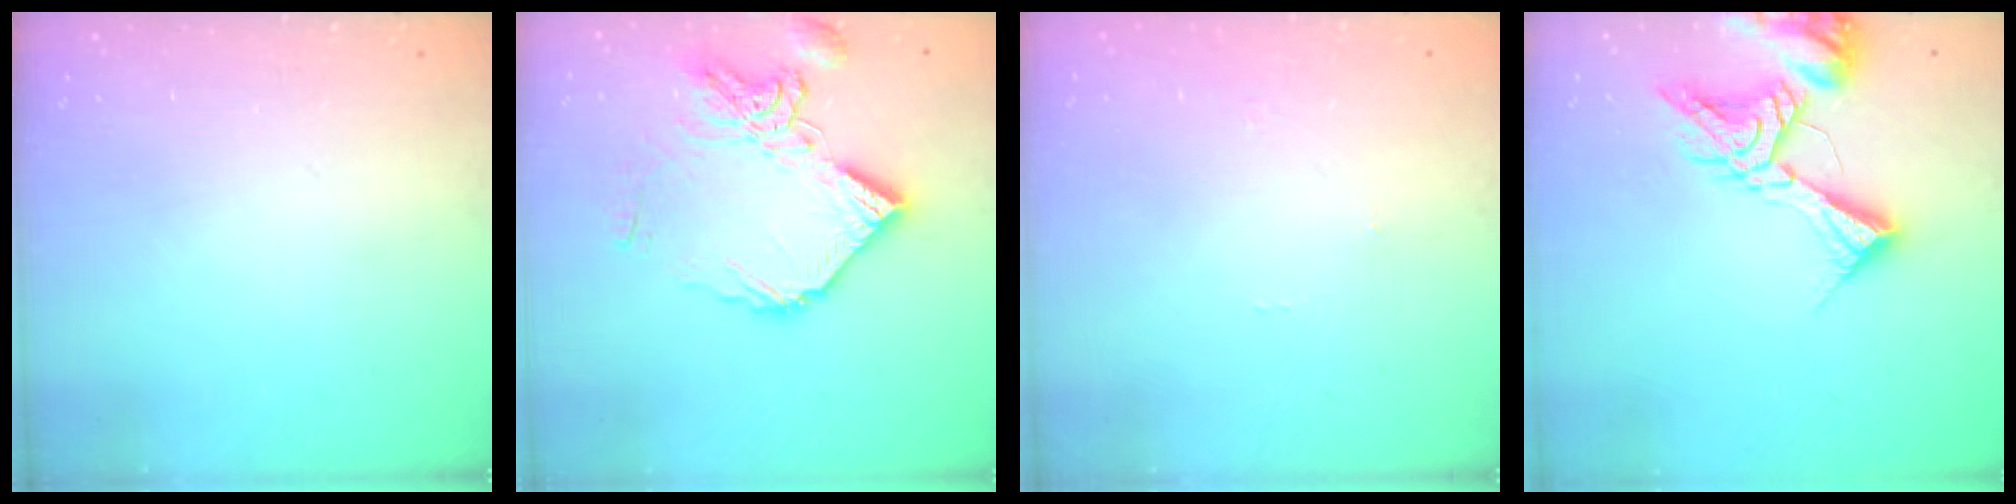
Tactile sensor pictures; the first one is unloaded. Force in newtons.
{"total": 15.1, "press": 15.0, "slide": 1.3}
{"total": 0.0}
{"total": 14.9, "press": 14.8, "slide": 2.0}